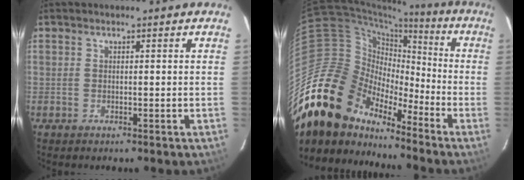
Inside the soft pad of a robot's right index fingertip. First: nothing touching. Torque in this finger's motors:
{"motor_torque": [-0.12, -0.77, -0.05, -0.21]}